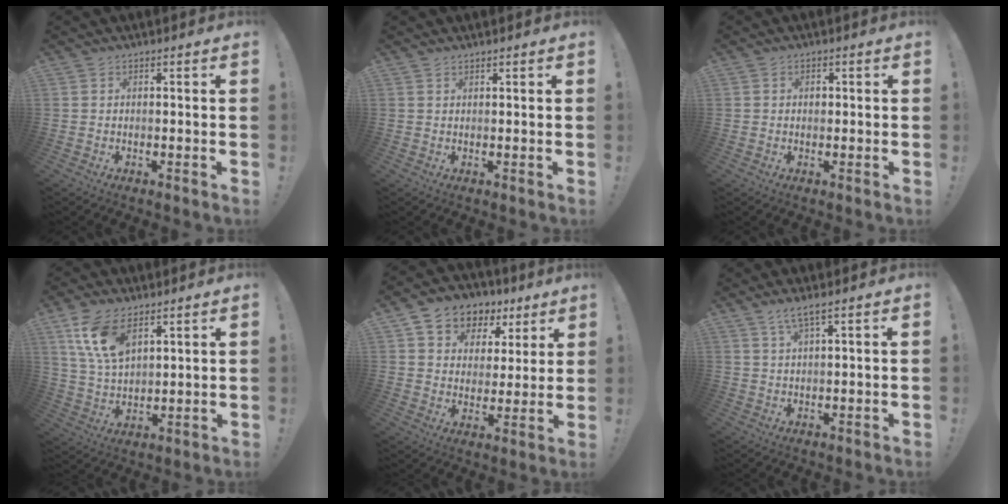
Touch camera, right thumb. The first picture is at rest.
{"total": 0.9, "force": [0.8, 0.2, 0.3], "torque": [-0.001, -0.002, 0.015]}
{"total": 0.9, "force": [-0.1, 0.8, 0.5], "torque": [-0.007, 0.000, -0.002]}
{"total": 12.2, "force": [7.0, 6.2, 7.8], "torque": [-0.165, -0.022, 0.132]}
{"total": 8.2, "force": [4.3, 6.8, 1.7], "torque": [-0.031, -0.030, 0.086]}
{"total": 3.4, "force": [2.3, -0.1, 2.5], "torque": [-0.058, -0.003, 0.040]}